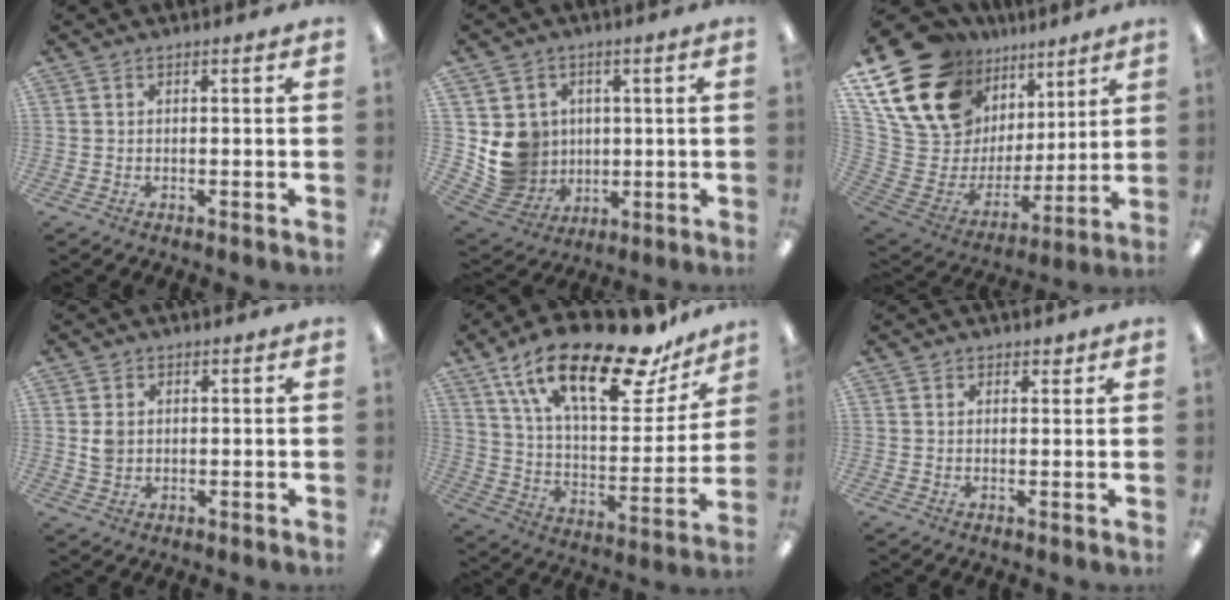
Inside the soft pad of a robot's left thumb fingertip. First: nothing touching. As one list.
[{"total": 9.8, "force": [1.3, 9.6, 1.7], "torque": [-0.040, -0.011, 0.043]}, {"total": 22.6, "force": [14.0, 14.7, 9.9], "torque": [-0.221, -0.100, 0.273]}, {"total": 3.3, "force": [0.7, 2.9, 1.5], "torque": [-0.023, 0.003, 0.012]}, {"total": 25.9, "force": [17.1, 9.6, 16.9], "torque": [-0.267, -0.090, 0.283]}, {"total": 1.6, "force": [1.3, 0.9, 0.3], "torque": [0.002, -0.002, 0.022]}]